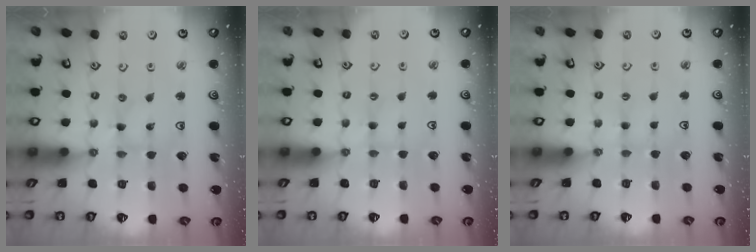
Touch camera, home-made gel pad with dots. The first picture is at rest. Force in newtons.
{"total": 2.3, "press": 2.3, "slide": 0.4}
{"total": 1.9, "press": 1.9, "slide": 0.4}